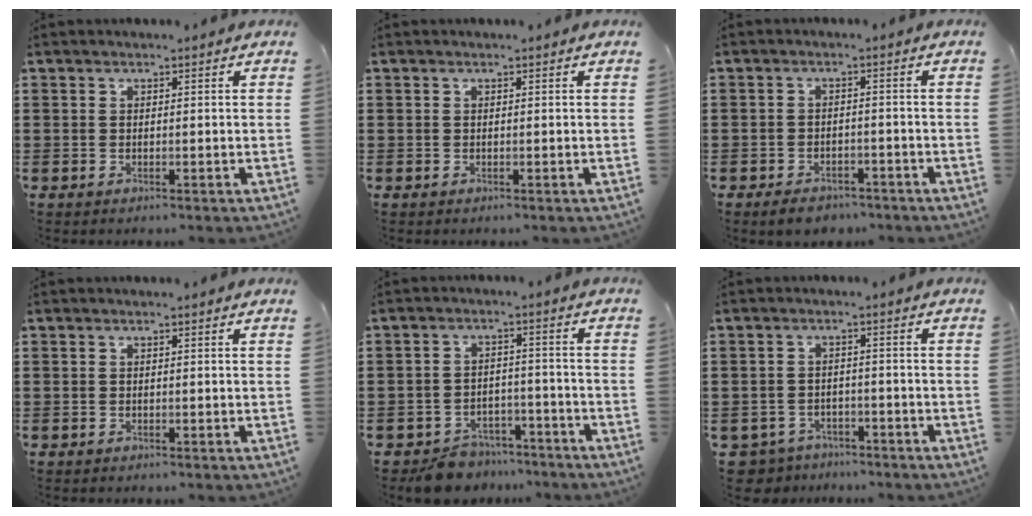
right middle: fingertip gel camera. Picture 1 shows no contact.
{"total": 0.0}
{"total": 2.7, "force": [-2.5, 0.8, 0.4], "torque": [-0.015, 0.001, -0.051]}
{"total": 0.0}
{"total": 5.2, "force": [-5.1, 1.2, 0.1], "torque": [-0.005, 0.011, -0.101]}
{"total": 3.1, "force": [-3.0, 0.7, -0.2], "torque": [-0.024, -0.009, -0.070]}